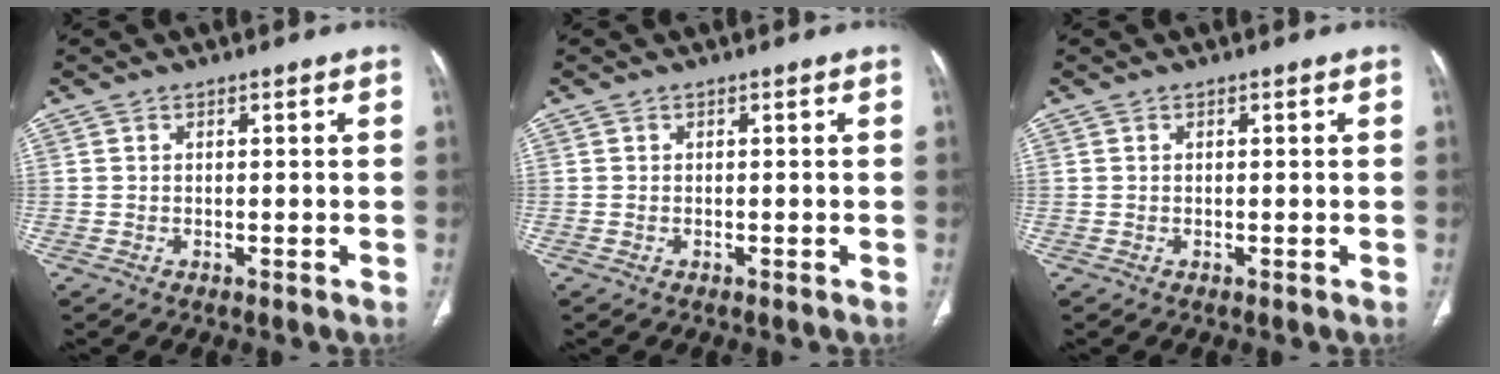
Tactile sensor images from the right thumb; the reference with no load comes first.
{"total": 0.0}
{"total": 0.0}